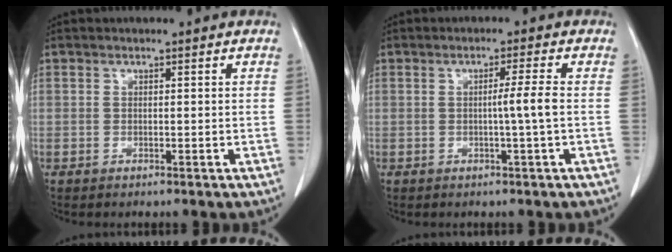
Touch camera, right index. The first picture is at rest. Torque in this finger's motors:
{"motor_torque": [0.52, -0.04, 0.07, 0.03]}